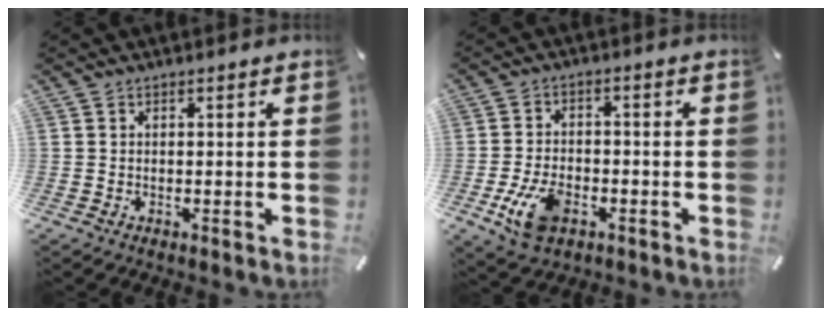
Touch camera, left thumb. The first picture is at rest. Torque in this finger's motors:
{"motor_torque": [-0.60, 1.23, 0.25, 0.24, 0.08]}